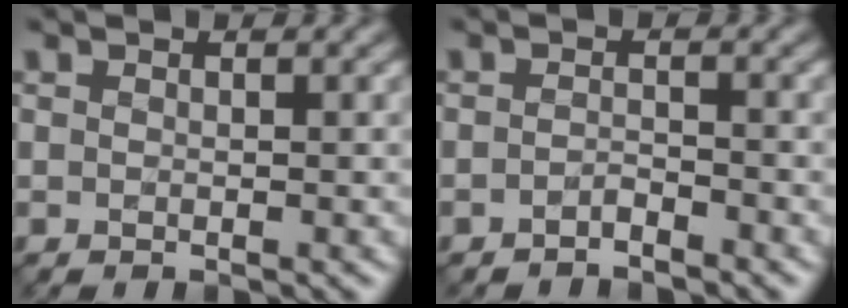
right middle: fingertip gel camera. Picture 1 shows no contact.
{"total": 1.0, "force": [-1.0, 0.1, 0.3], "torque": [-0.005, 0.006, -0.018]}